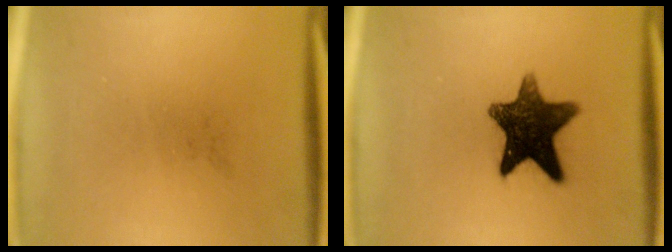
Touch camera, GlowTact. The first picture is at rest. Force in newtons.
{"total": 12.8}